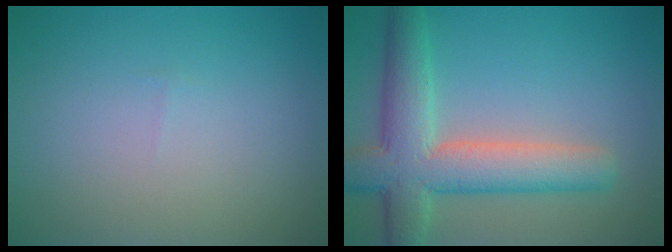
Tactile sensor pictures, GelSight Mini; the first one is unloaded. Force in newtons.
{"total": 7.5, "press": 7.5, "slide": 0.5}